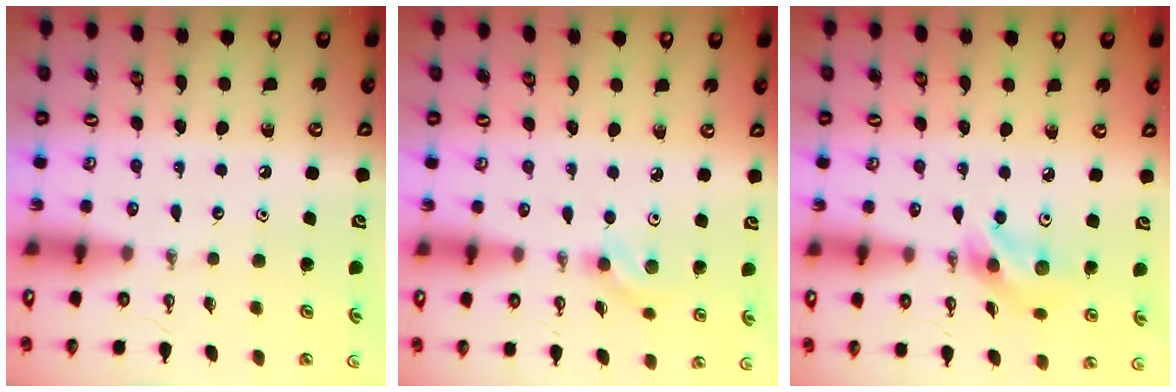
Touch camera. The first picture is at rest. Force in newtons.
{"total": 3.7, "press": 3.3, "slide": 1.6}
{"total": 7.8, "press": 7.8, "slide": 0.3}